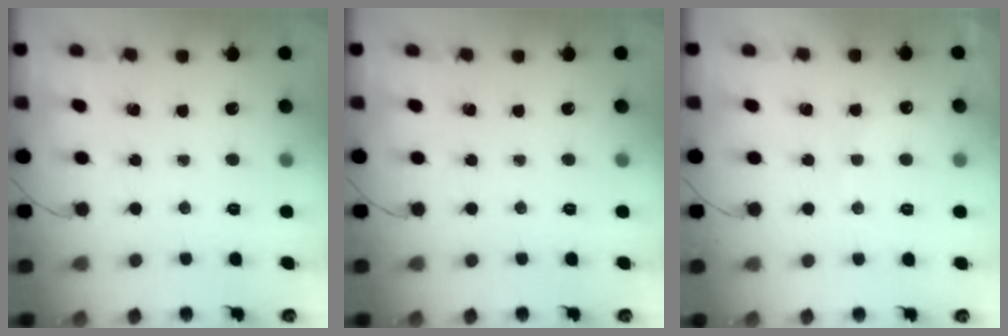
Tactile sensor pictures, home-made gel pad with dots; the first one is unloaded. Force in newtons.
{"total": 0.0}
{"total": 5.8, "press": 5.7, "slide": 1.0}